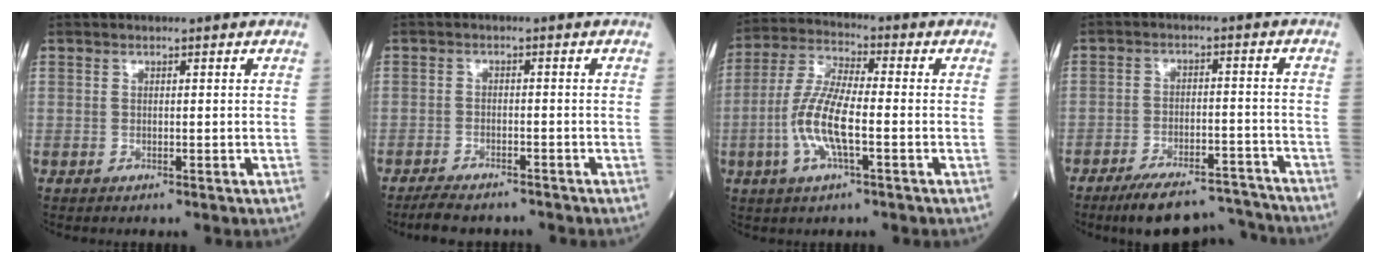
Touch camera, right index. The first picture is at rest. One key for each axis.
{"total": 6.2, "fx": -5.6, "fy": 1.7, "fz": 2.1, "tx": -0.034, "ty": -0.009, "tz": -0.087}
{"total": 10.0, "fx": -2.5, "fy": 2.0, "fz": 9.5, "tx": -0.203, "ty": 0.004, "tz": -0.053}
{"total": 11.5, "fx": -10.9, "fy": 2.0, "fz": 3.2, "tx": -0.038, "ty": 0.021, "tz": -0.165}